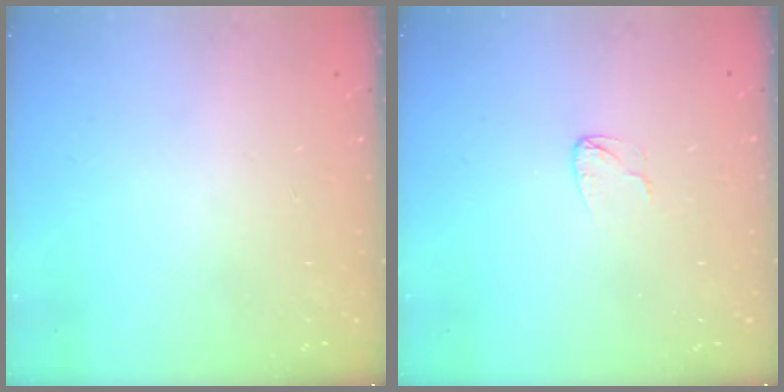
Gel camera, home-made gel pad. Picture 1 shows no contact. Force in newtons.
{"total": 3.6, "press": 3.6, "slide": 0.3}